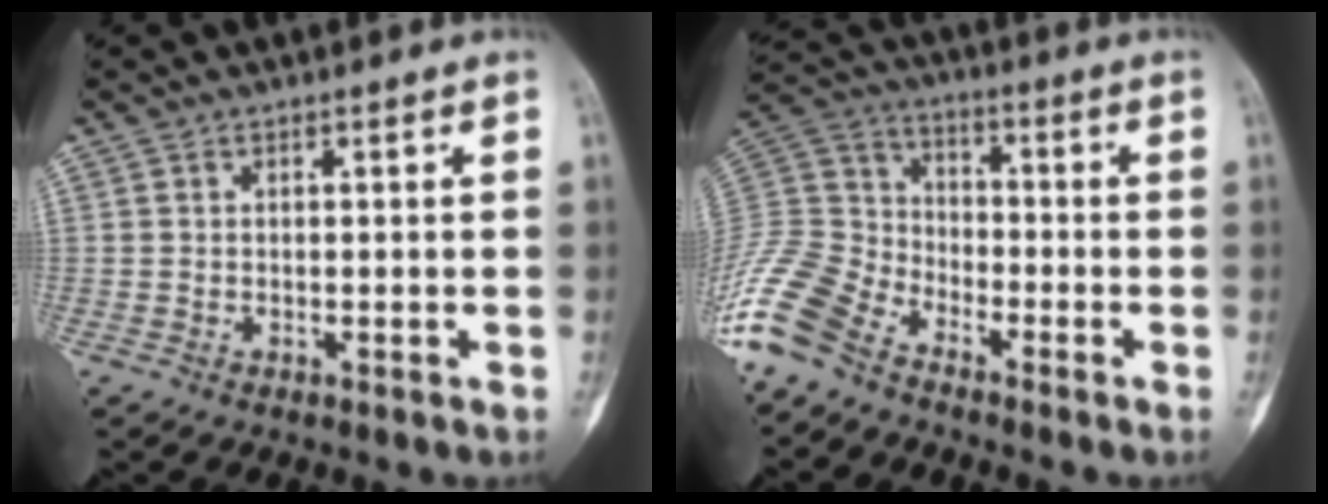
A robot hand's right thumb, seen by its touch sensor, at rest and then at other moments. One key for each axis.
{"total": 15.7, "fx": -11.2, "fy": 8.7, "fz": 6.7, "tx": -0.152, "ty": 0.051, "tz": -0.227}